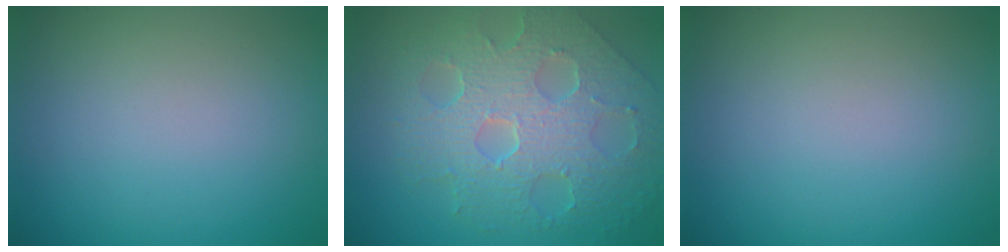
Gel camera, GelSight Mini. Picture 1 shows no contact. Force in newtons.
{"total": 8.0, "press": 5.6, "slide": 5.7}
{"total": 0.0}